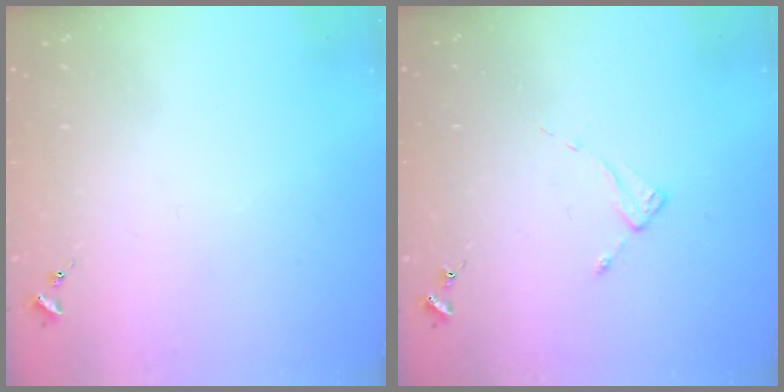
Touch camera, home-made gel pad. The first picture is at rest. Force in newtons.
{"total": 2.0, "press": 2.0, "slide": 0.3}